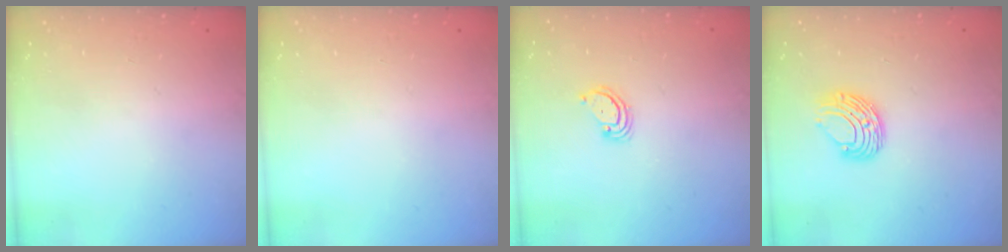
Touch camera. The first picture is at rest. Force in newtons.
{"total": 0.0}
{"total": 2.9, "press": 2.9, "slide": 0.2}
{"total": 8.0, "press": 7.9, "slide": 0.4}